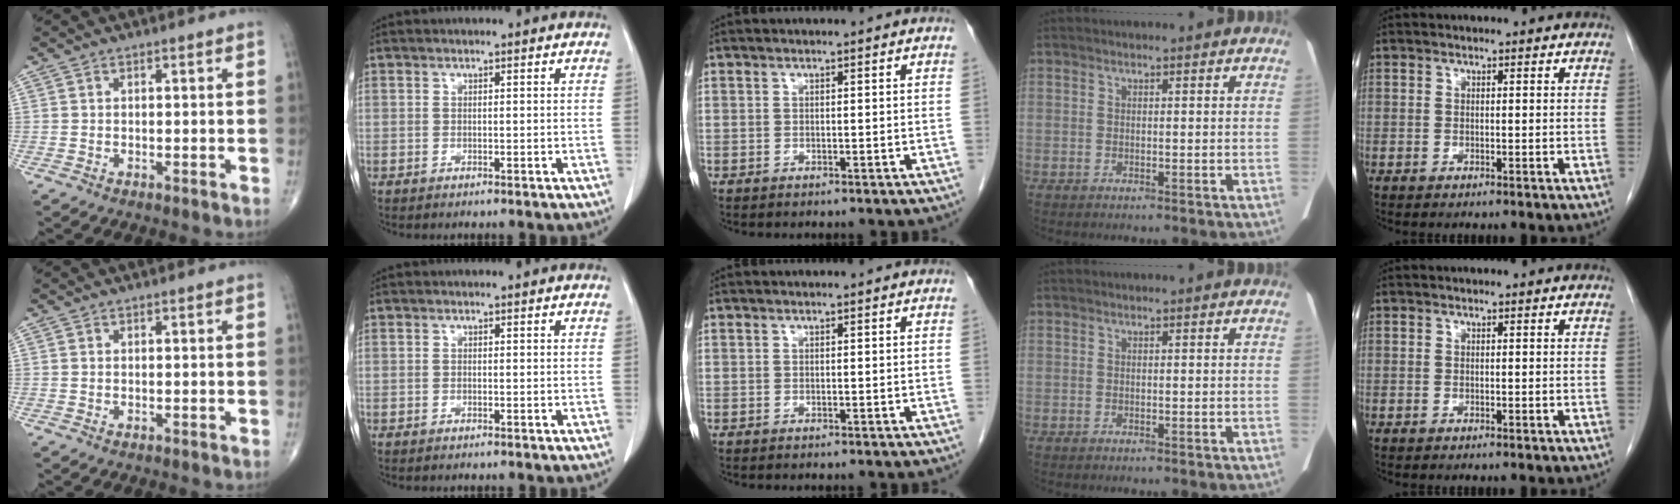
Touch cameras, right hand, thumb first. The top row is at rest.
{}